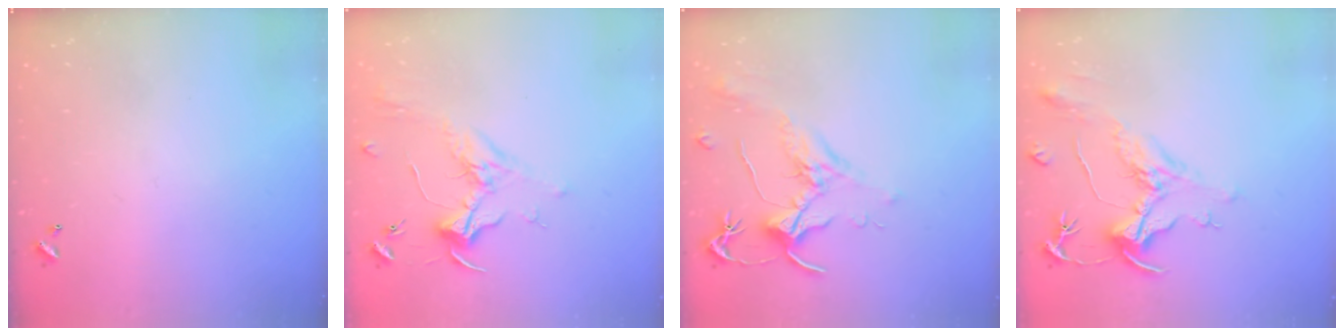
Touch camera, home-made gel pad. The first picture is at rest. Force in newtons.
{"total": 1.8, "press": 1.7, "slide": 0.7}
{"total": 1.8, "press": 1.7, "slide": 0.6}
{"total": 2.1, "press": 1.6, "slide": 1.3}